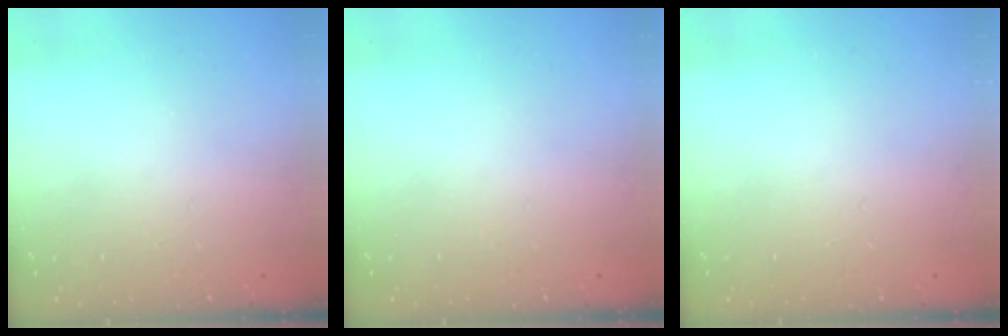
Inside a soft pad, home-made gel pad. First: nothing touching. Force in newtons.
{"total": 0.0}
{"total": 0.0}